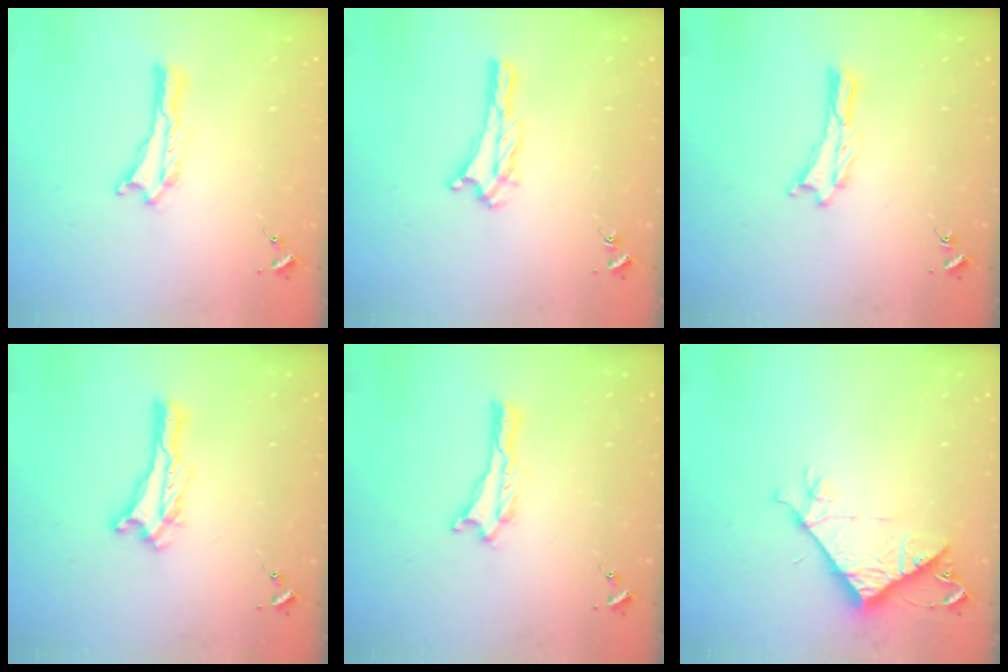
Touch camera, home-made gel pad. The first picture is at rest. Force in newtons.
{"total": 3.2, "press": 3.1, "slide": 0.3}
{"total": 0.0}
{"total": 0.0}
{"total": 0.0}
{"total": 8.3, "press": 8.3, "slide": 0.8}